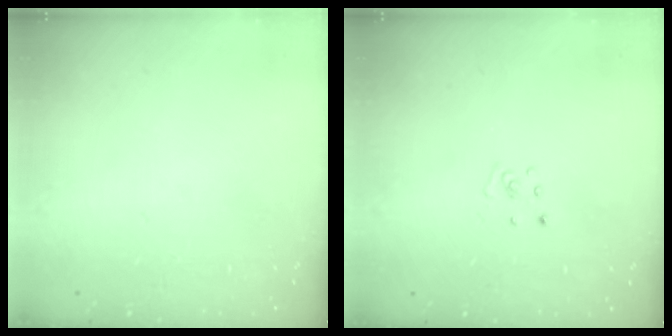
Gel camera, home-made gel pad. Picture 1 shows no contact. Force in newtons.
{"total": 2.2, "press": 2.2, "slide": 0.2}